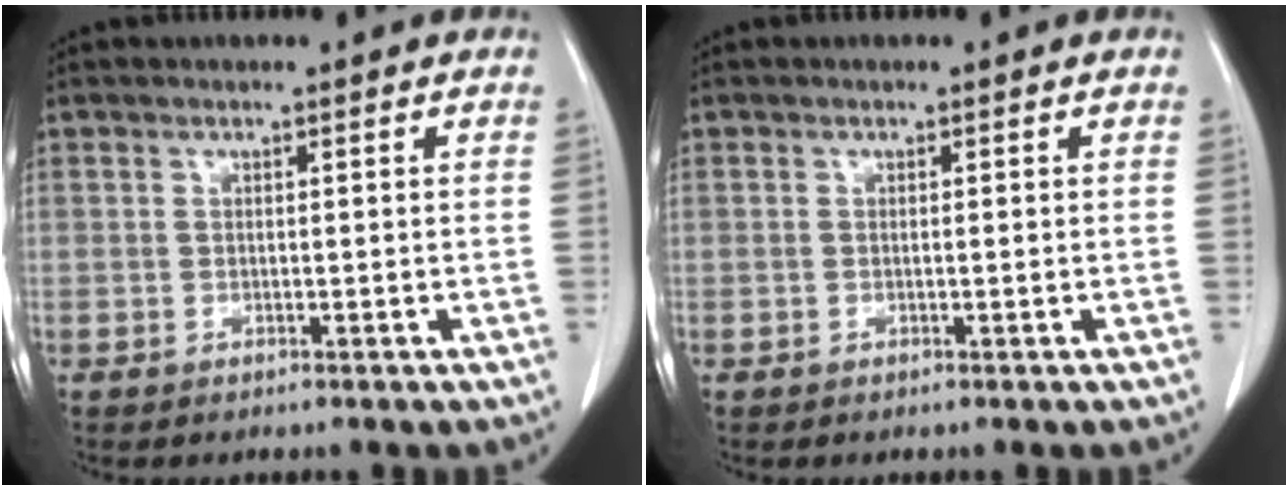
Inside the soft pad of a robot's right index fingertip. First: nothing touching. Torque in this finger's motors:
{"motor_torque": [0.00, -0.01, 0.01, 0.01]}